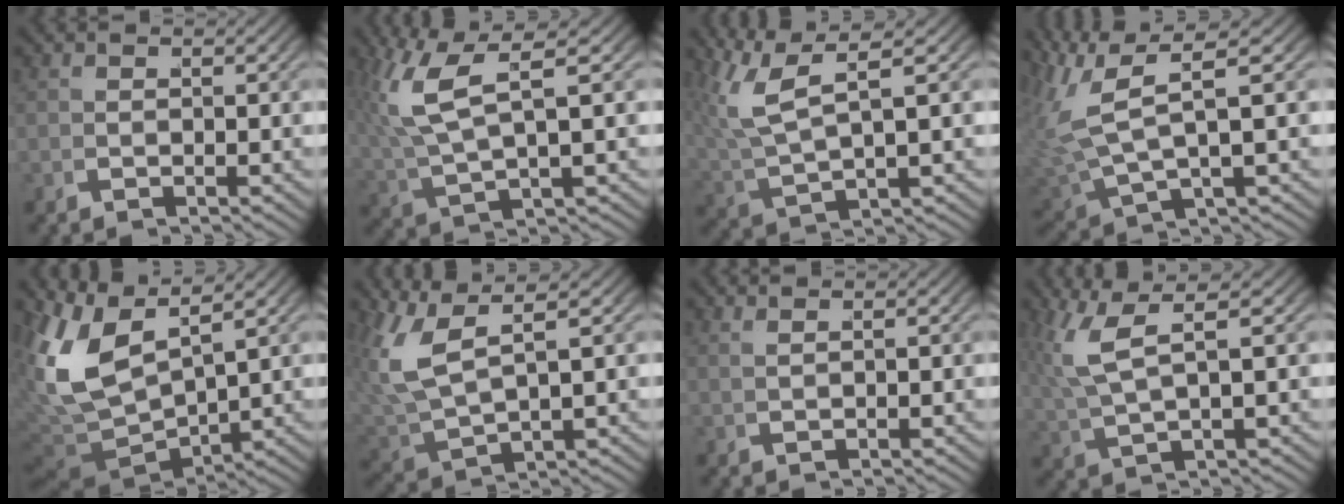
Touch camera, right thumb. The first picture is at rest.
{"total": 7.1, "force": [2.0, 3.8, 5.6], "torque": [-0.127, -0.008, 0.047]}
{"total": 7.5, "force": [3.2, 4.0, 5.4], "torque": [-0.122, -0.004, 0.067]}
{"total": 8.7, "force": [2.2, 5.4, 6.4], "torque": [-0.157, -0.018, 0.052]}
{"total": 11.5, "force": [0.6, 7.6, 8.6], "torque": [-0.220, -0.054, 0.041]}
{"total": 8.5, "force": [3.1, 5.1, 6.1], "torque": [-0.150, -0.012, 0.070]}
{"total": 1.5, "force": [1.3, -0.4, 0.4], "torque": [-0.006, 0.005, 0.034]}
{"total": 5.8, "force": [2.6, 2.6, 4.5], "torque": [-0.101, -0.002, 0.055]}